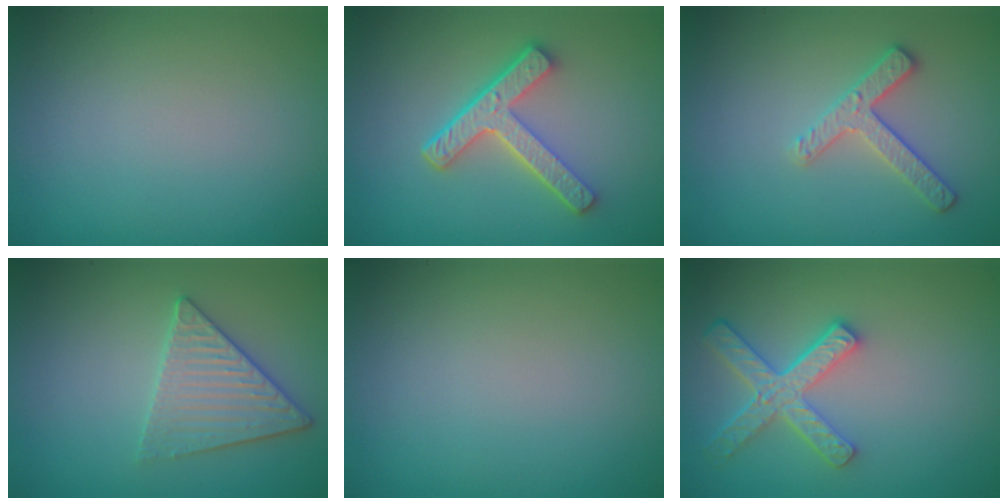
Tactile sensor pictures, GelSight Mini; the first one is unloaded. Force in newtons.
{"total": 5.0, "press": 3.7, "slide": 3.3}
{"total": 2.5, "press": 2.4, "slide": 0.8}
{"total": 3.4, "press": 3.4, "slide": 0.3}
{"total": 0.0}
{"total": 4.5, "press": 3.8, "slide": 2.5}